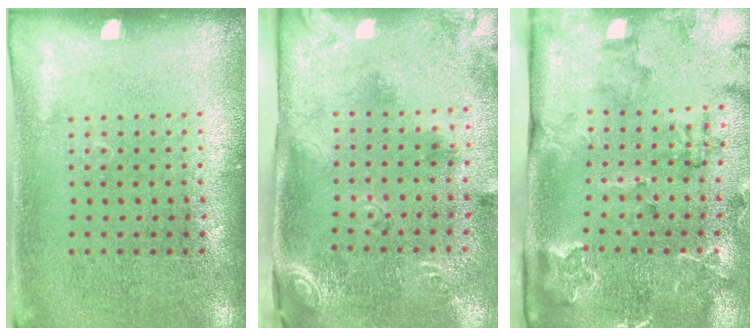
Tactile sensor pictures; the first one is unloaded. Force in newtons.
{"total": 2.8, "press": 1.7, "slide": 2.2}
{"total": 2.5, "press": 2.4, "slide": 0.6}